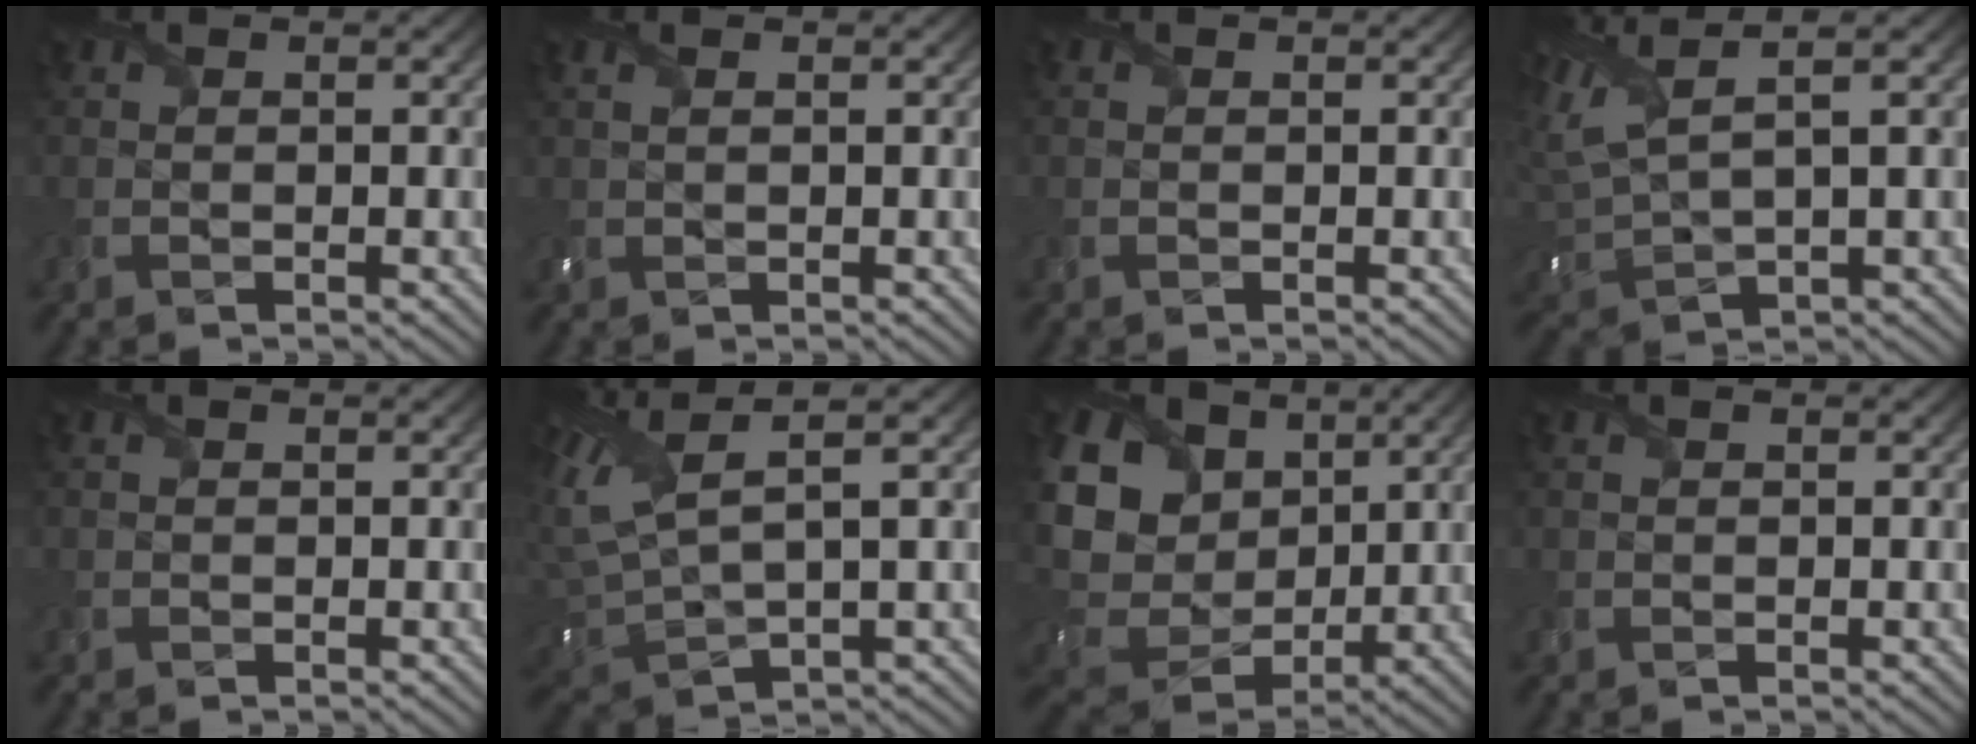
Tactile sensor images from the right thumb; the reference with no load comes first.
{"total": 1.1, "force": [0.5, 0.3, 0.9], "torque": [-0.028, 0.004, 0.013]}
{"total": 0.0}
{"total": 8.9, "force": [3.9, 3.0, 7.4], "torque": [-0.199, 0.018, 0.078]}
{"total": 0.0}
{"total": 9.9, "force": [3.8, 3.4, 8.5], "torque": [-0.221, 0.017, 0.076]}
{"total": 16.8, "force": [5.0, 13.4, 8.8], "torque": [-0.279, 0.020, 0.114]}
{"total": 0.0}